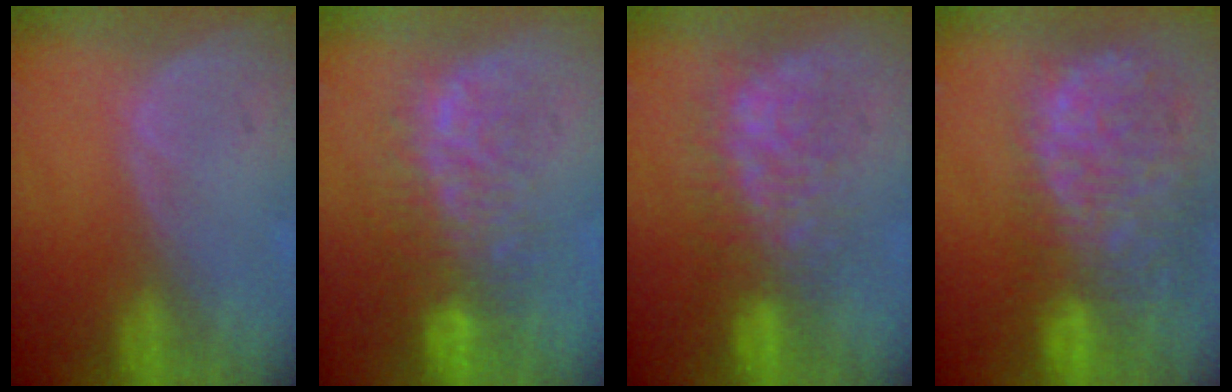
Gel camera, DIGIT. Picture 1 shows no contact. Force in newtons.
{"total": 10.0, "press": 8.6, "slide": 5.2}
{"total": 7.8, "press": 7.7, "slide": 1.4}
{"total": 13.5, "press": 11.1, "slide": 7.6}